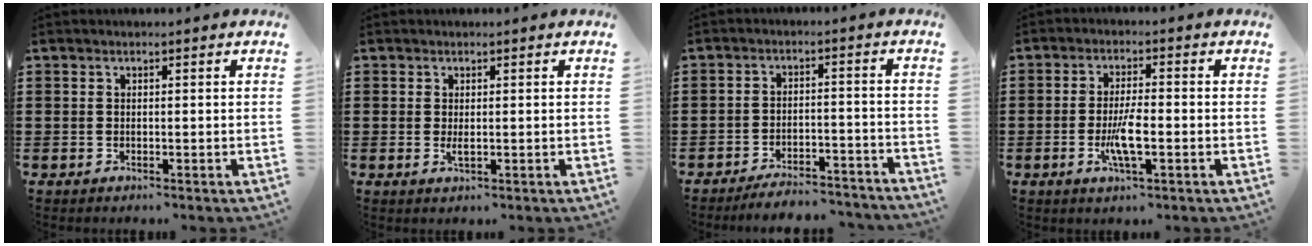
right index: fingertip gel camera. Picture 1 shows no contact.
{"total": 1.3, "force": [0.0, 0.4, 1.2], "torque": [-0.024, 0.001, 0.000]}
{"total": 4.8, "force": [-4.7, 0.3, 1.1], "torque": [-0.018, 0.002, -0.091]}
{"total": 5.3, "force": [-1.5, 1.2, 4.9], "torque": [-0.102, -0.004, -0.031]}